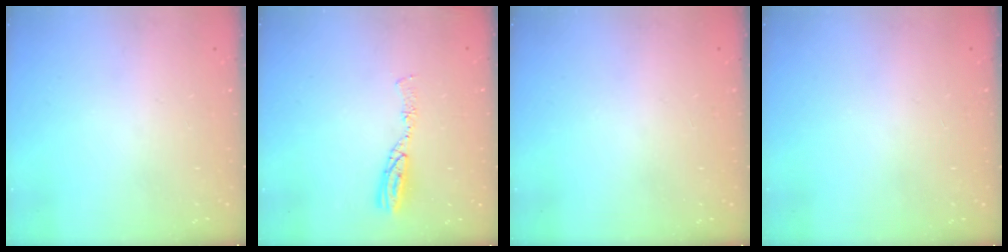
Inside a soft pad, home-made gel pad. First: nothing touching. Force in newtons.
{"total": 6.6, "press": 6.5, "slide": 0.7}
{"total": 0.0}
{"total": 0.0}